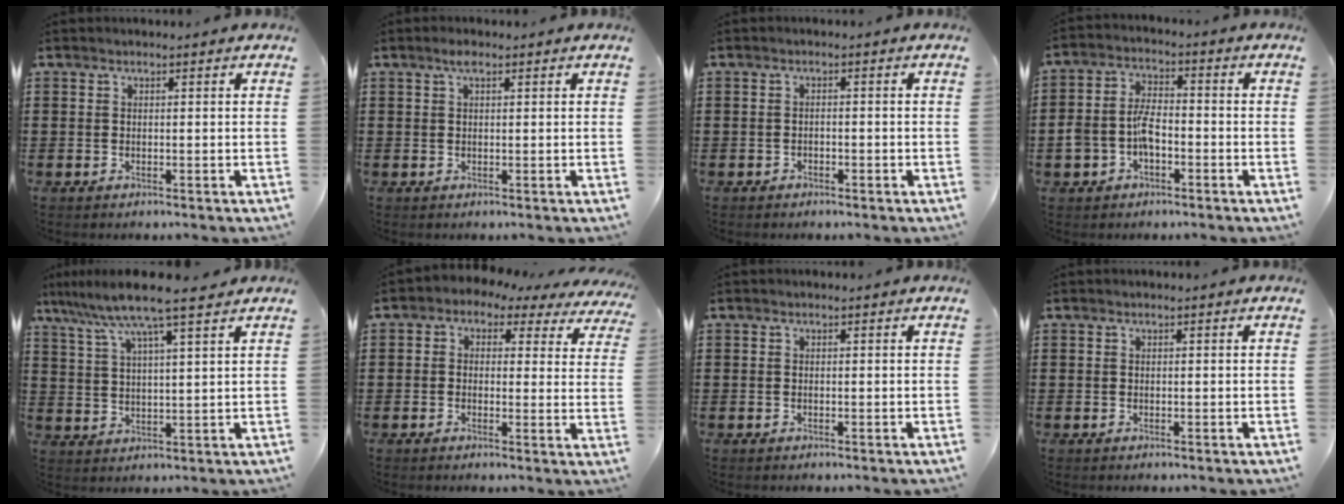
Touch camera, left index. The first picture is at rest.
{"total": 1.8, "force": [0.9, 0.6, 1.4], "torque": [-0.030, 0.005, 0.014]}
{"total": 1.0, "force": [-0.9, 0.4, 0.1], "torque": [-0.008, 0.001, -0.020]}
{"total": 5.7, "force": [-2.0, 3.4, 4.0], "torque": [-0.100, 0.005, -0.044]}
{"total": 8.5, "force": [6.7, 0.1, 5.1], "torque": [-0.121, -0.021, 0.118]}
{"total": 1.7, "force": [0.4, 1.4, 0.8], "torque": [-0.027, -0.012, -0.003]}
{"total": 0.0}
{"total": 0.0}